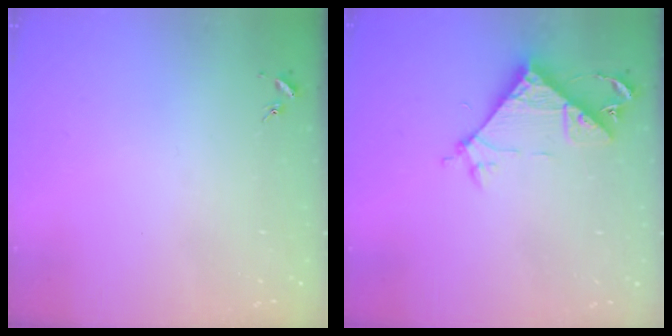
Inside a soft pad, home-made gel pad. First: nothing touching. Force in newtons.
{"total": 8.7, "press": 8.7, "slide": 0.4}